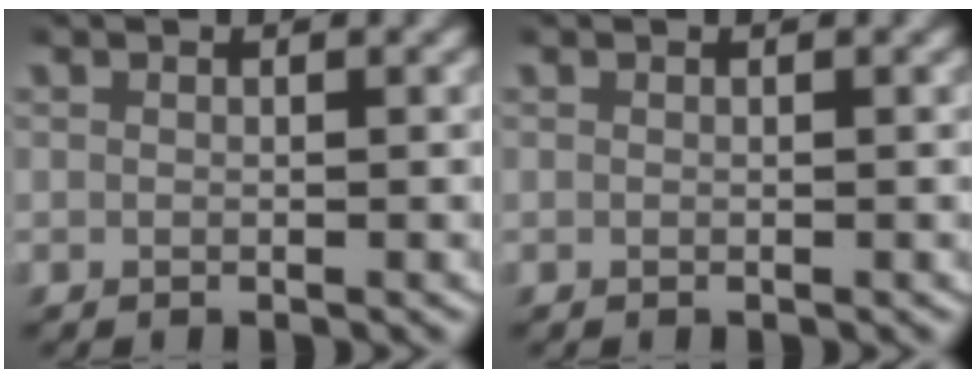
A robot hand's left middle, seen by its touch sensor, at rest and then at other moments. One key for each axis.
{"total": 0.0}